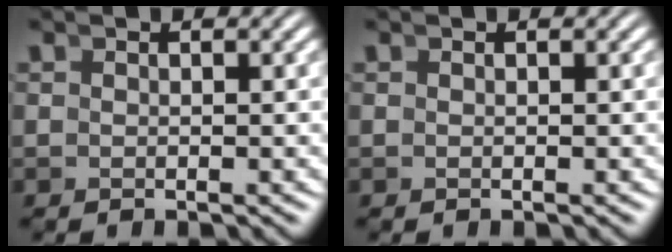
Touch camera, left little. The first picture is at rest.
{"total": 0.0}